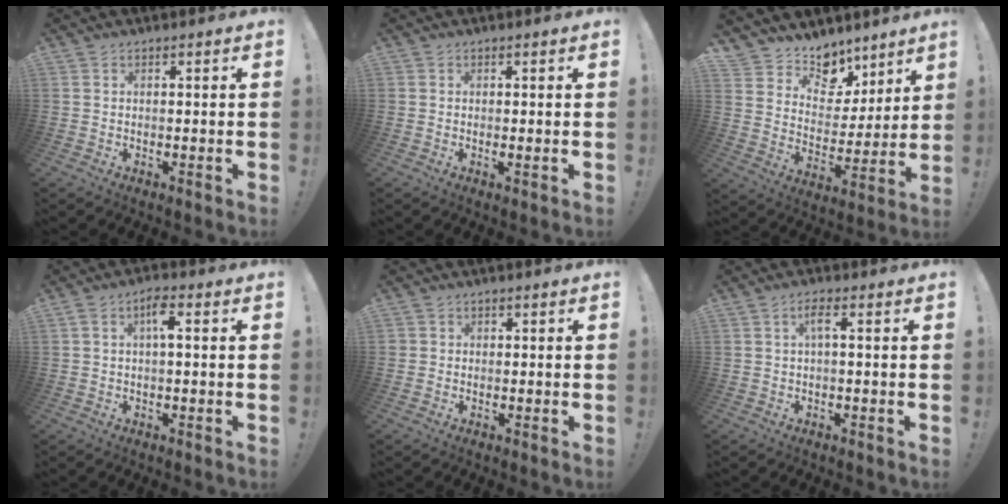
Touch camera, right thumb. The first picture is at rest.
{"total": 0.8, "force": [0.4, 0.1, 0.7], "torque": [-0.011, -0.002, 0.006]}
{"total": 10.1, "force": [7.8, 6.2, 1.6], "torque": [-0.023, -0.072, 0.146]}
{"total": 4.5, "force": [1.1, 1.5, 4.1], "torque": [-0.073, 0.007, 0.014]}
{"total": 1.0, "force": [0.2, 1.0, 0.2], "torque": [-0.006, 0.003, 0.004]}
{"total": 3.0, "force": [0.5, 0.5, 2.9], "torque": [-0.057, 0.006, 0.004]}